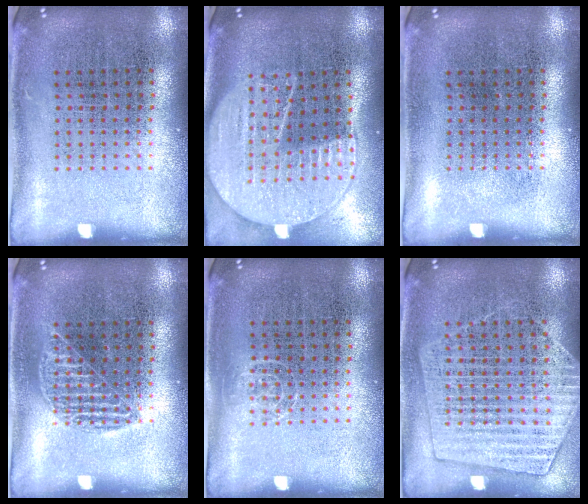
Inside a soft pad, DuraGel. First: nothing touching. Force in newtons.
{"total": 2.0, "press": 1.8, "slide": 1.0}
{"total": 0.0}
{"total": 1.2, "press": 1.2, "slide": 0.2}
{"total": 0.6, "press": 0.5, "slide": 0.4}
{"total": 1.4, "press": 1.4, "slide": 0.3}